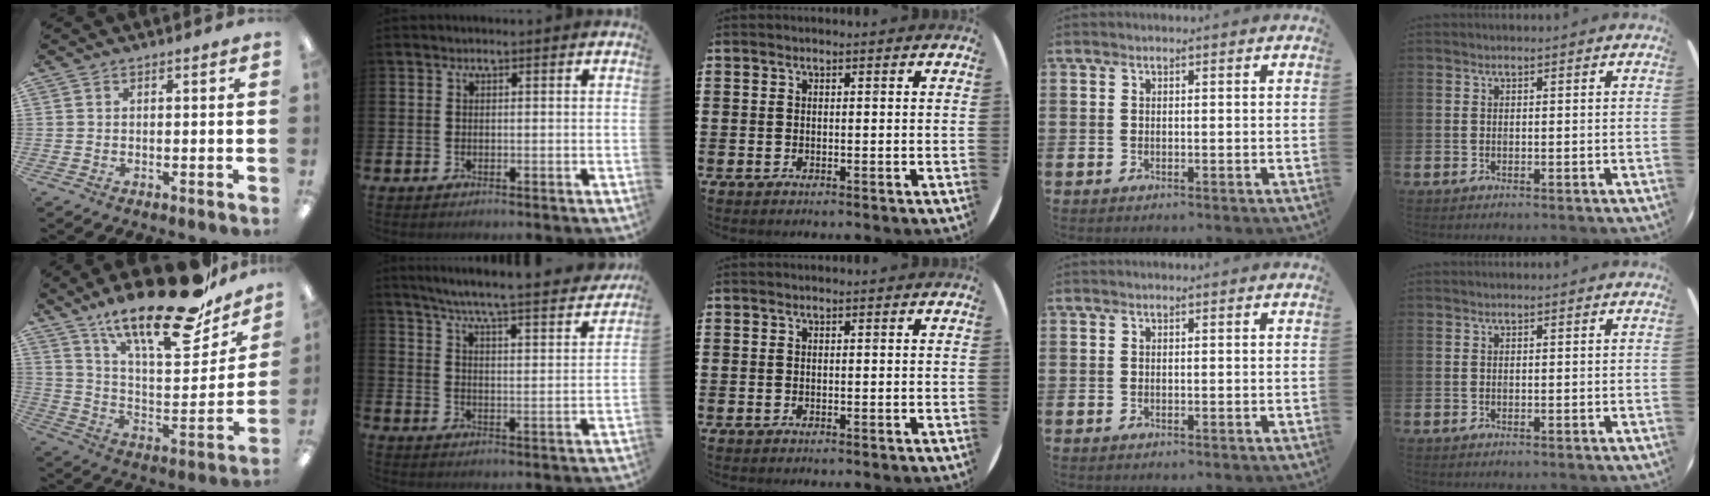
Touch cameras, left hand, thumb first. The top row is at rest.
{"thumb": {"total": 25.6, "force": [18.7, 7.6, 15.7], "torque": [-0.238, -0.120, 0.306]}, "index": {"total": 6.6, "force": [6.1, -0.1, 2.5], "torque": [-0.065, -0.052, 0.102]}}